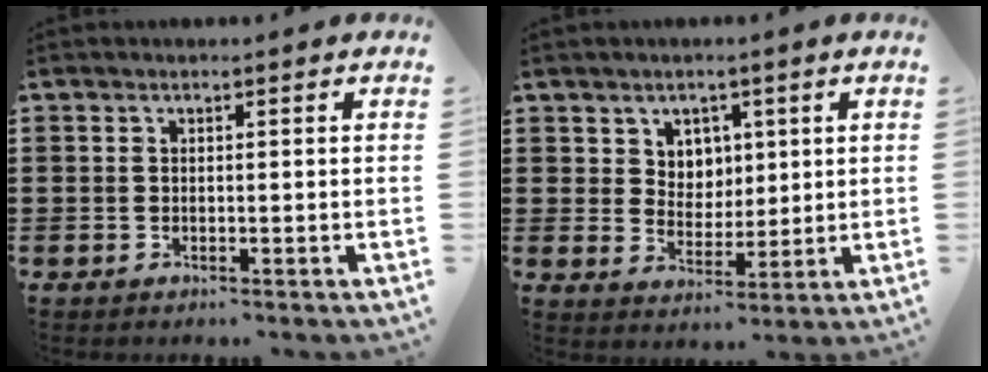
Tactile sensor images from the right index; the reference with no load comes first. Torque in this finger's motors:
{"motor_torque": [0.12, 0.30, -0.02, 0.00]}